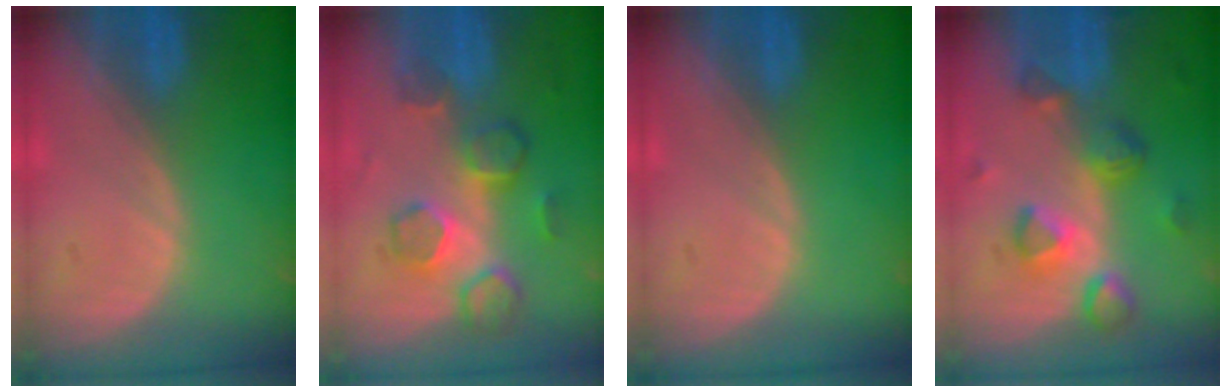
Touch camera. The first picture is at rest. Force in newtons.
{"total": 8.7, "press": 7.6, "slide": 4.3}
{"total": 0.0}
{"total": 8.0, "press": 7.2, "slide": 3.5}